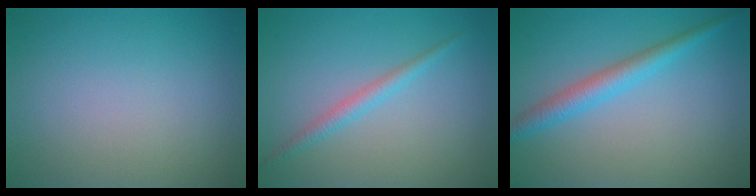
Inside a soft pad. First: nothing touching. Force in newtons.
{"total": 1.7, "press": 1.7, "slide": 0.1}
{"total": 2.9, "press": 2.9, "slide": 0.2}